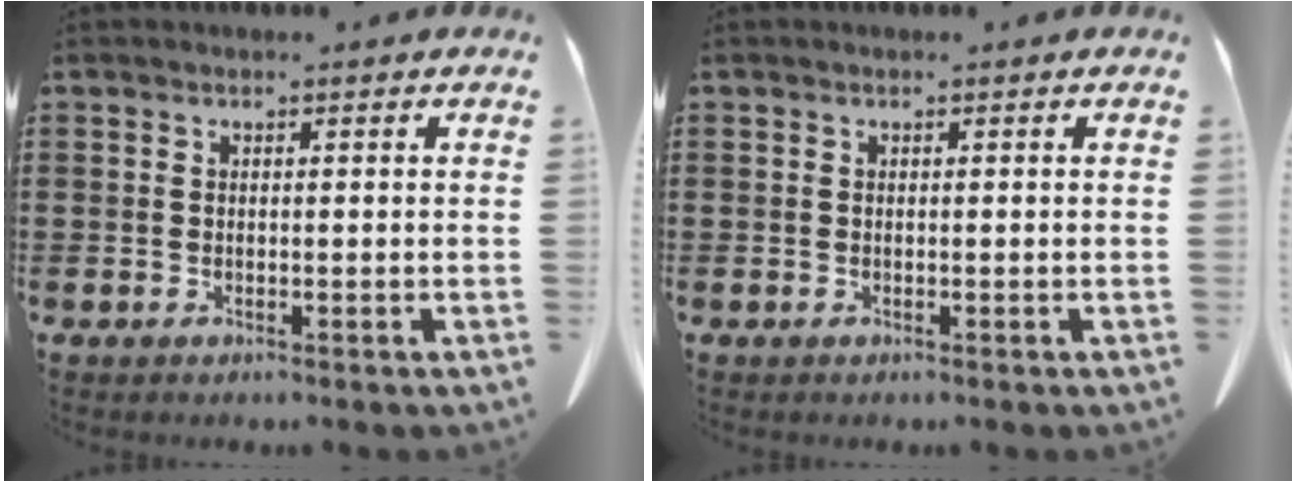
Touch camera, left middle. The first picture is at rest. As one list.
[{"total": 0.0}]